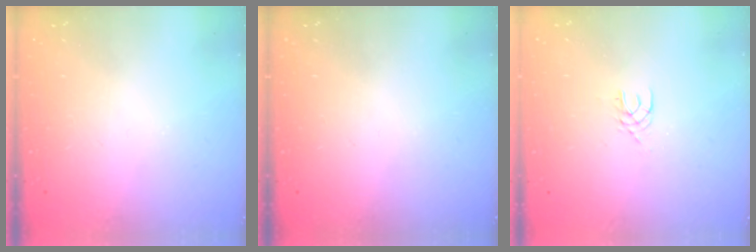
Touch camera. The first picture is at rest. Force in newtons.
{"total": 0.0}
{"total": 2.9, "press": 2.9, "slide": 0.4}